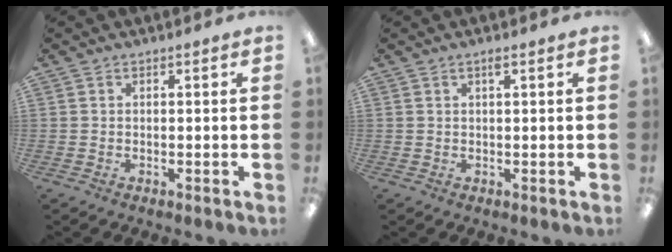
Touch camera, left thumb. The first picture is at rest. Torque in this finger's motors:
{"motor_torque": [-0.17, -0.03, -0.10, -0.09, 0.04]}